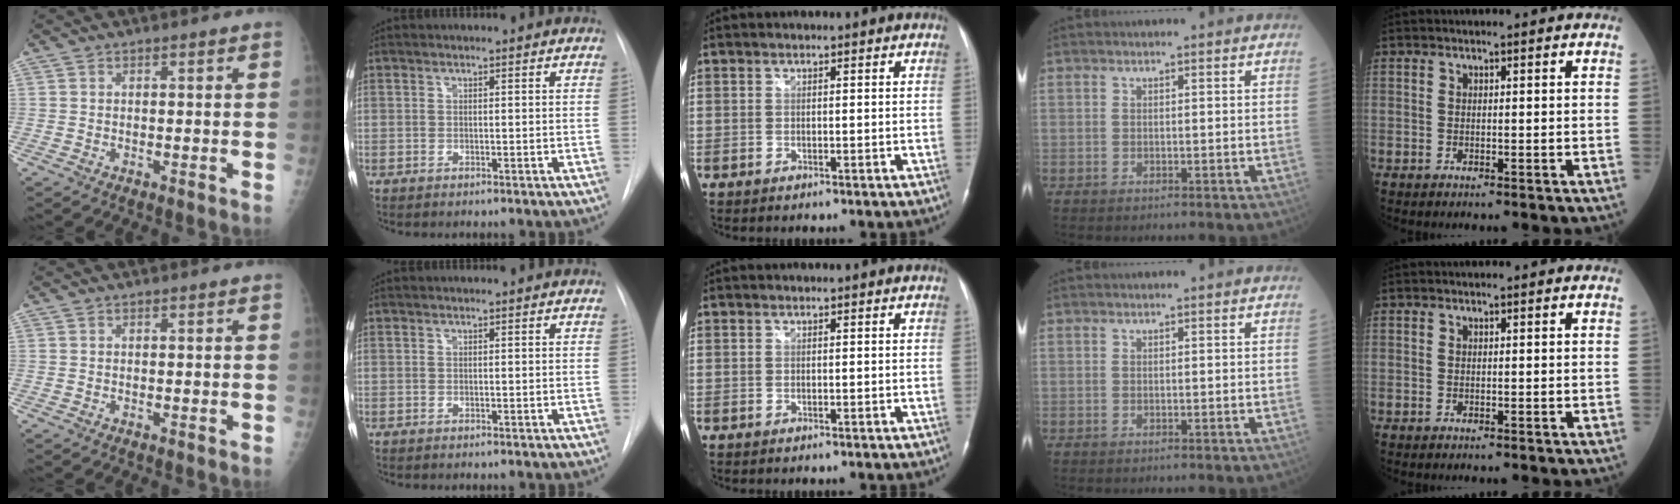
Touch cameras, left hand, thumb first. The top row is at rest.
{}